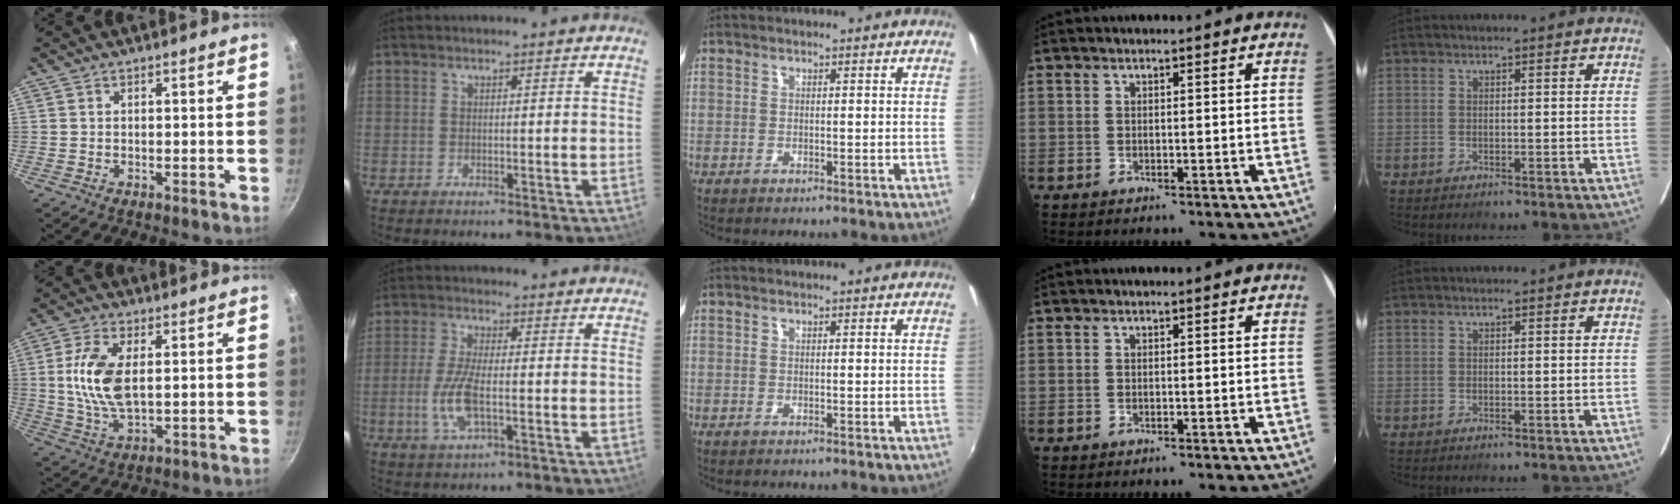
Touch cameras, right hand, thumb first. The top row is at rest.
{"thumb": {"total": 10.7, "force": [1.4, 5.3, 9.2], "torque": [-0.185, -0.002, 0.029]}, "index": {"total": 7.8, "force": [-2.0, 2.5, 7.1], "torque": [-0.153, -0.005, -0.041]}}